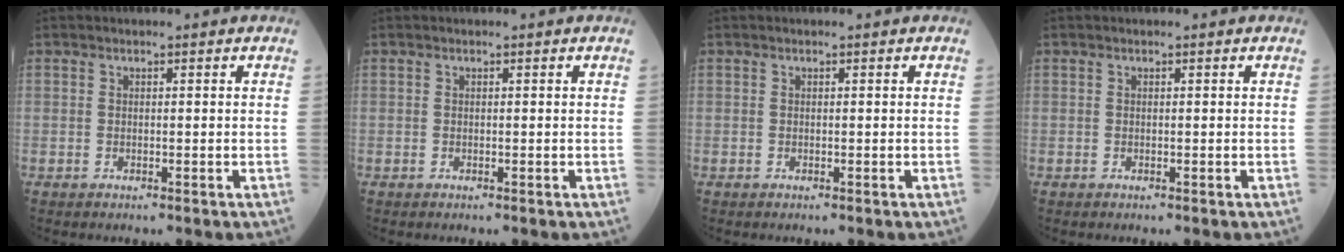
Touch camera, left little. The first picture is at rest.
{"total": 0.0}
{"total": 0.0}
{"total": 0.0}